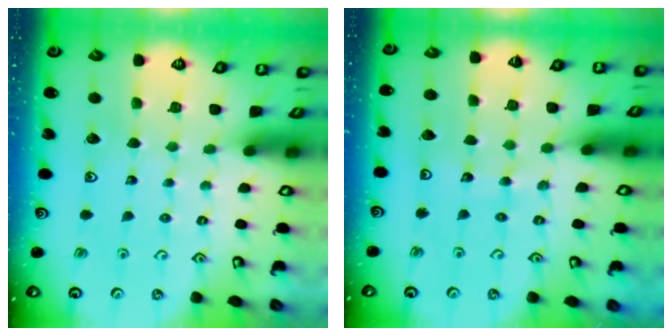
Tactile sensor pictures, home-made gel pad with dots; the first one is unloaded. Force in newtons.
{"total": 7.1, "press": 7.1, "slide": 0.9}